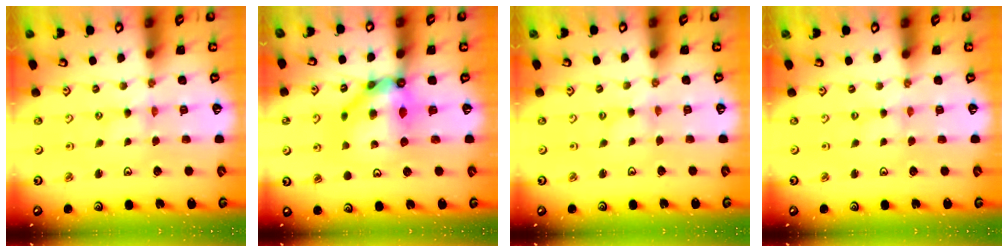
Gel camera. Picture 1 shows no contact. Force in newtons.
{"total": 12.3, "press": 12.3, "slide": 1.2}
{"total": 0.0}
{"total": 0.0}